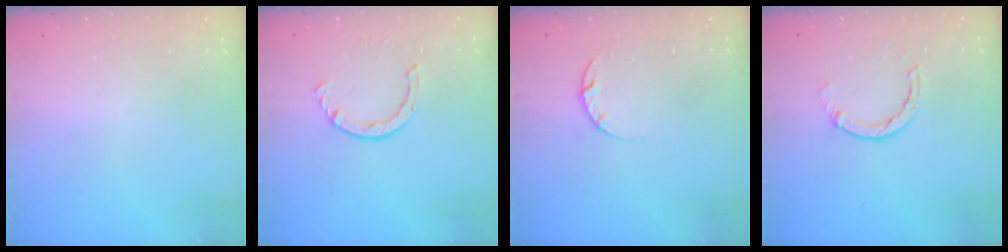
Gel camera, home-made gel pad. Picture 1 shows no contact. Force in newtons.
{"total": 2.9, "press": 2.9, "slide": 0.4}
{"total": 3.6, "press": 3.5, "slide": 0.5}
{"total": 2.9, "press": 2.9, "slide": 0.4}